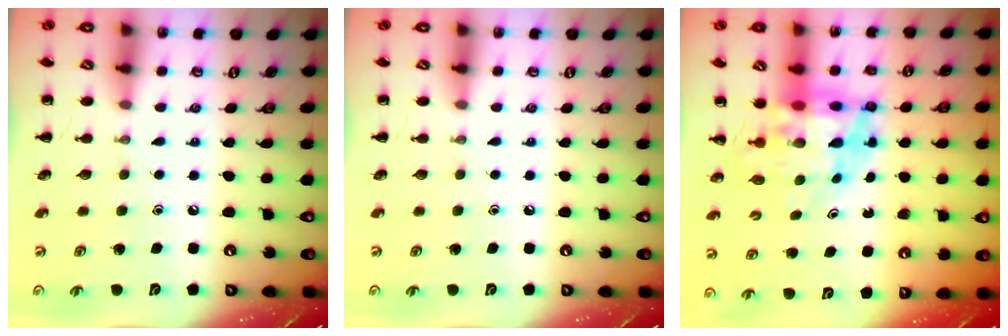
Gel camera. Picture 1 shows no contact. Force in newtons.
{"total": 0.0}
{"total": 7.9, "press": 7.8, "slide": 1.7}